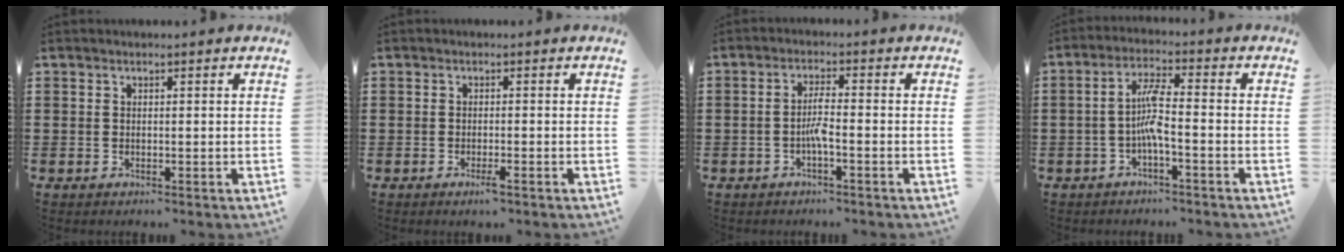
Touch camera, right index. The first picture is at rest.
{"total": 1.4, "force": [-0.9, 0.1, 1.1], "torque": [-0.019, -0.003, -0.016]}
{"total": 3.0, "force": [-1.2, 0.4, 2.8], "torque": [-0.067, -0.003, -0.027]}
{"total": 5.6, "force": [-1.5, 1.0, 5.3], "torque": [-0.112, 0.002, -0.034]}